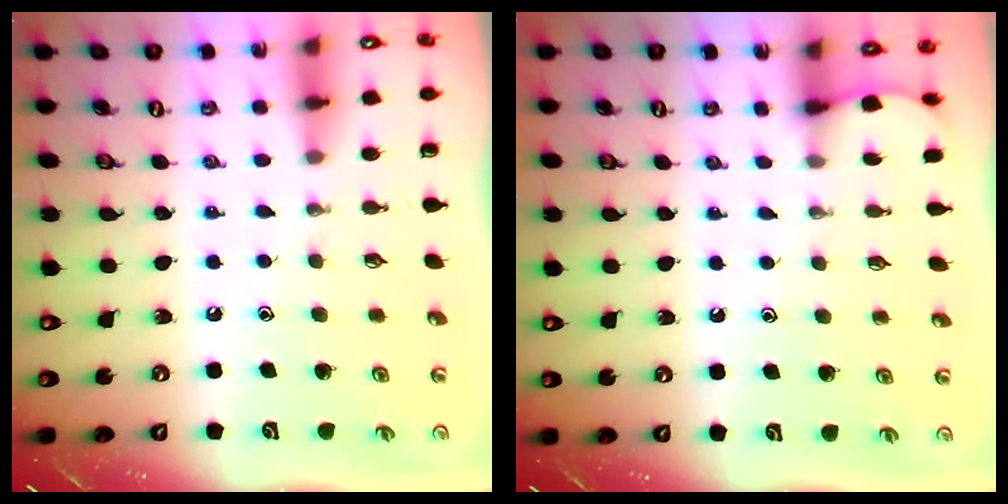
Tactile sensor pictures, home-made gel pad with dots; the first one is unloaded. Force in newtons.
{"total": 1.9, "press": 1.9, "slide": 0.2}